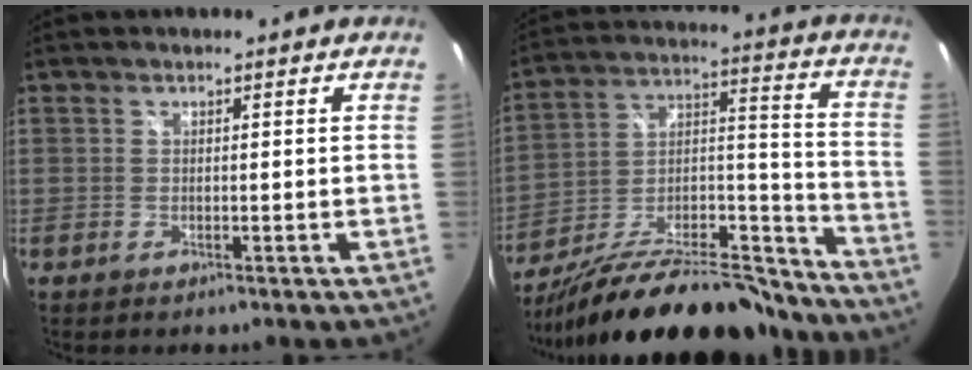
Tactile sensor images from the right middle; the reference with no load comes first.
{"total": 27.5, "force": [-23.0, 7.0, 13.3], "torque": [-0.214, 0.001, -0.347]}